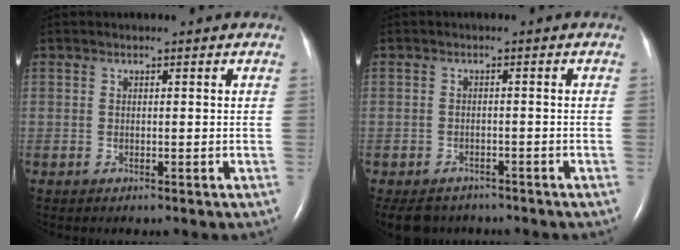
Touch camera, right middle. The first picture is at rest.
{"total": 6.5, "force": [-5.5, 3.3, 1.2], "torque": [-0.018, -0.006, -0.076]}